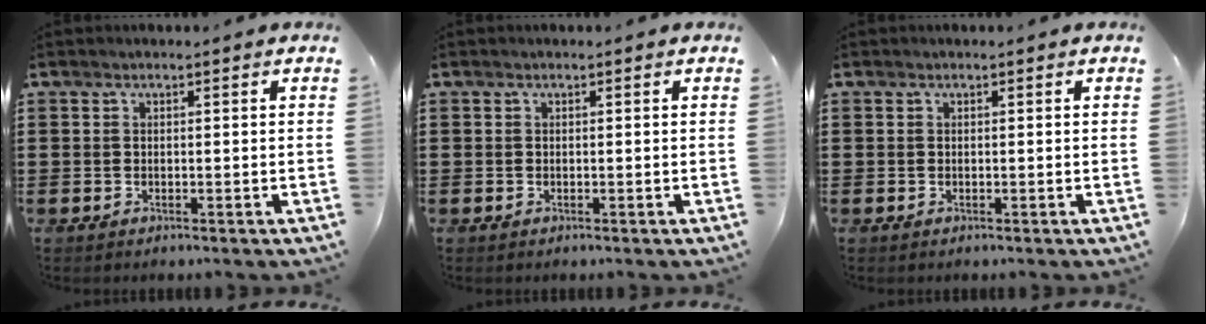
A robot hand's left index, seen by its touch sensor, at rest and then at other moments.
{"total": 0.0}
{"total": 0.0}